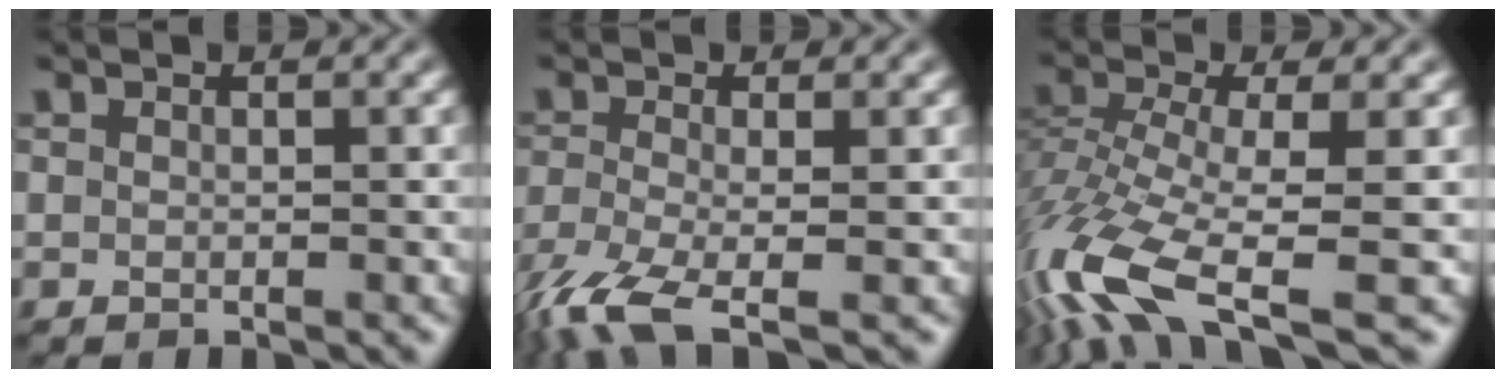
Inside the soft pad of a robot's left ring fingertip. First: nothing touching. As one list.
[{"total": 6.5, "force": [-4.3, 1.5, 4.6], "torque": [-0.101, -0.017, -0.094]}, {"total": 11.4, "force": [-6.7, 3.1, 8.7], "torque": [-0.190, -0.006, -0.122]}]